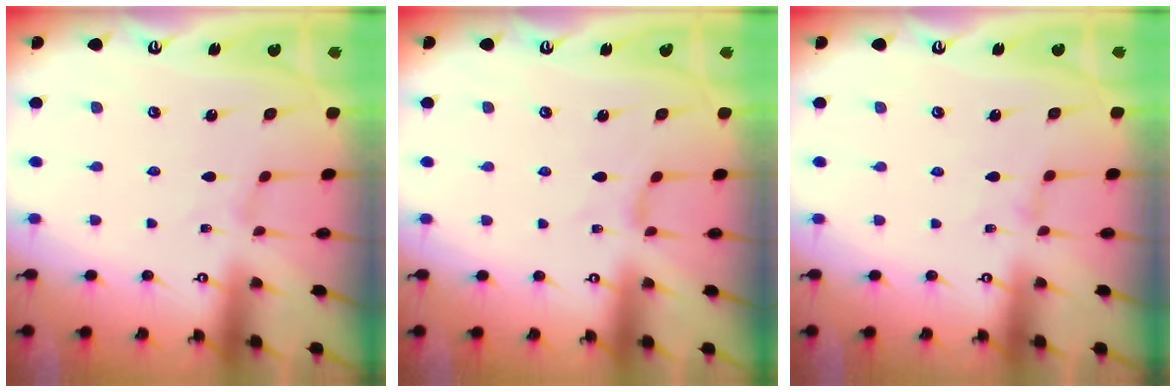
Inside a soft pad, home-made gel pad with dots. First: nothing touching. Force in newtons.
{"total": 0.0}
{"total": 0.7, "press": 0.7, "slide": 0.3}